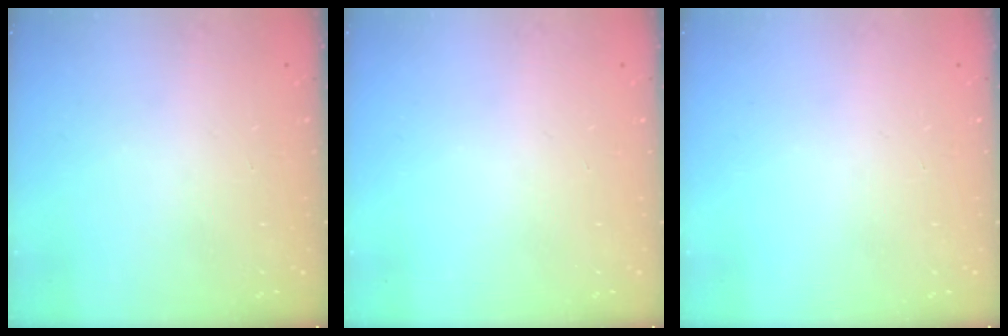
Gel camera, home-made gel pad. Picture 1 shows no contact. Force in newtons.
{"total": 0.0}
{"total": 0.0}